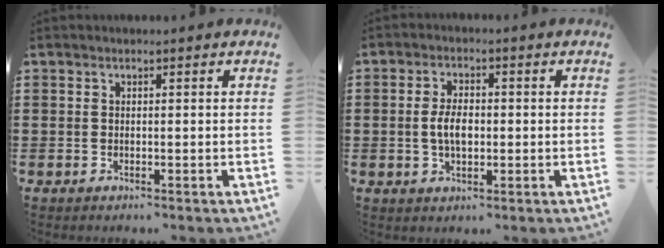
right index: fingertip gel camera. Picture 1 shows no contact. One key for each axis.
{"total": 4.5, "fx": -0.2, "fy": 2.3, "fz": 3.8, "tx": -0.088, "ty": 0.001, "tz": -0.010}